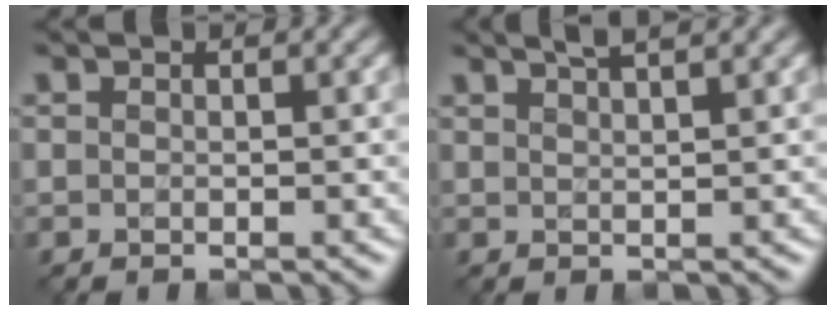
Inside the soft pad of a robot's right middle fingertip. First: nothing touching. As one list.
[{"total": 3.1, "force": [2.3, 0.8, 1.9], "torque": [0.000, 0.017, 0.012]}]